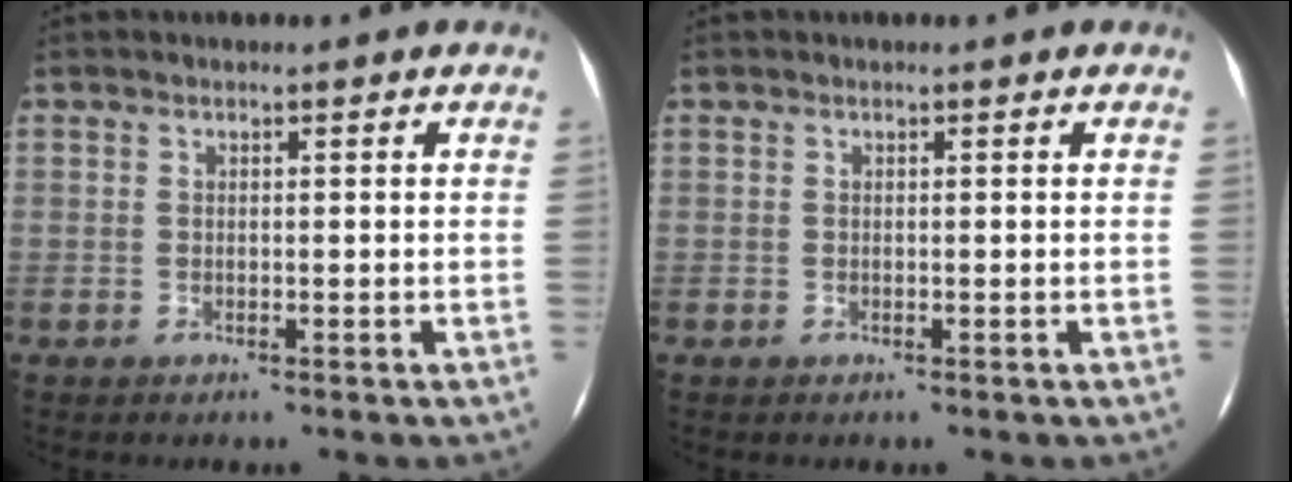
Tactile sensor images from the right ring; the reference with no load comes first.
{"total": 0.0}